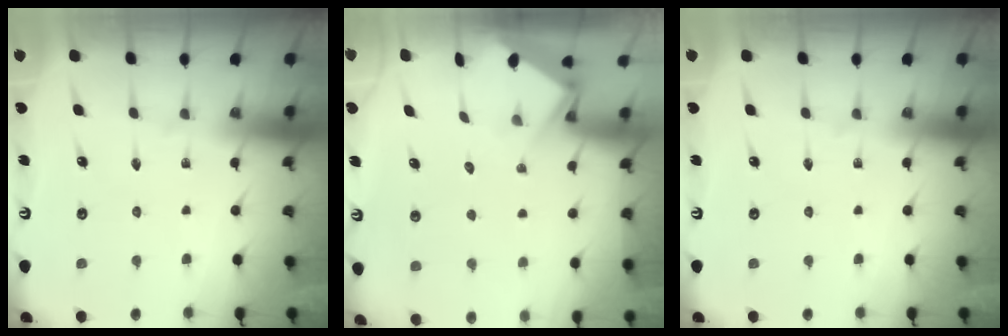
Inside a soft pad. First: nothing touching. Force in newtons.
{"total": 3.9, "press": 3.9, "slide": 0.4}
{"total": 0.0}